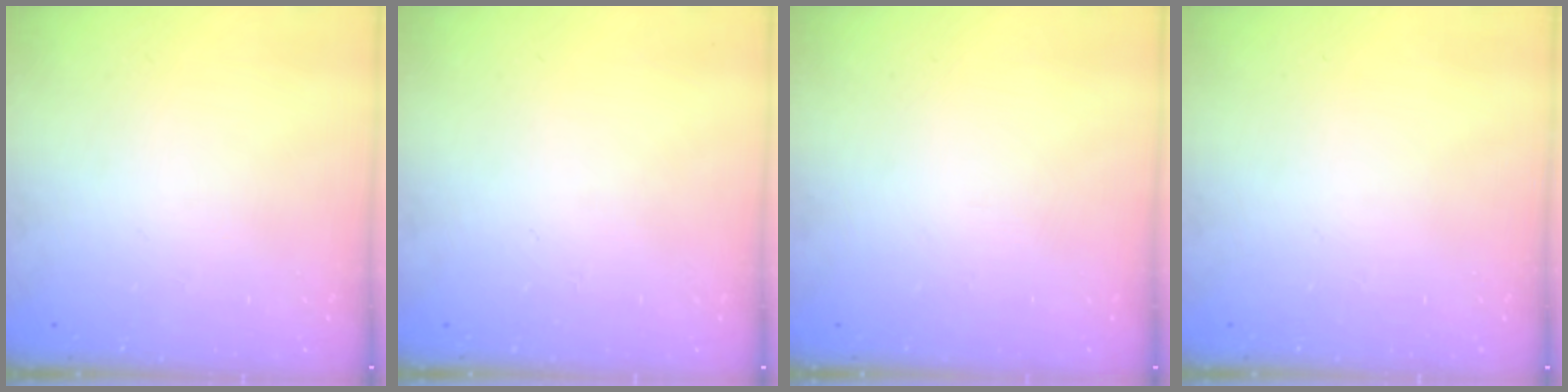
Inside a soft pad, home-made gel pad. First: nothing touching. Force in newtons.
{"total": 0.0}
{"total": 0.0}
{"total": 0.0}